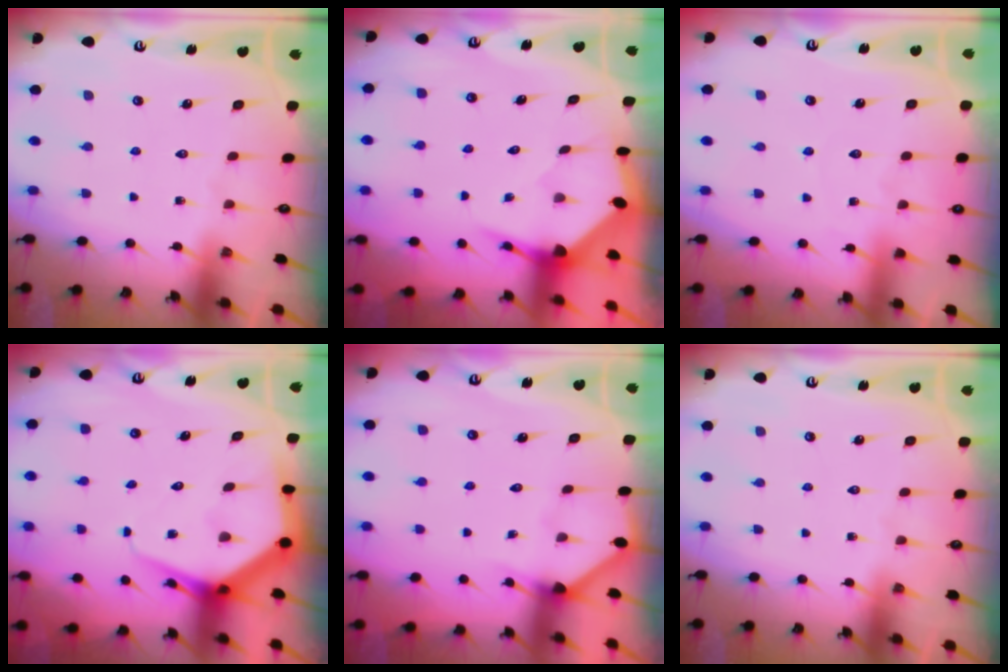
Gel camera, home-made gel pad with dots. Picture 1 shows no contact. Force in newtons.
{"total": 3.7, "press": 3.7, "slide": 0.4}
{"total": 4.1, "press": 4.1, "slide": 0.5}
{"total": 7.2, "press": 7.2, "slide": 0.8}
{"total": 2.9, "press": 2.9, "slide": 0.2}
{"total": 0.0}